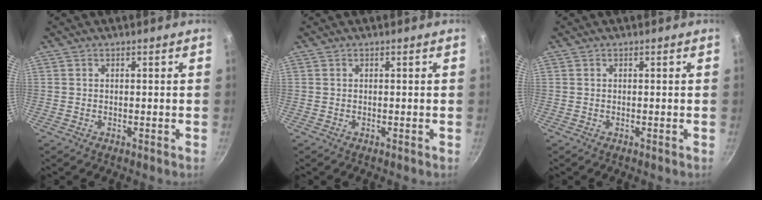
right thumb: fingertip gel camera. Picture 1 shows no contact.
{"total": 0.0}
{"total": 0.0}